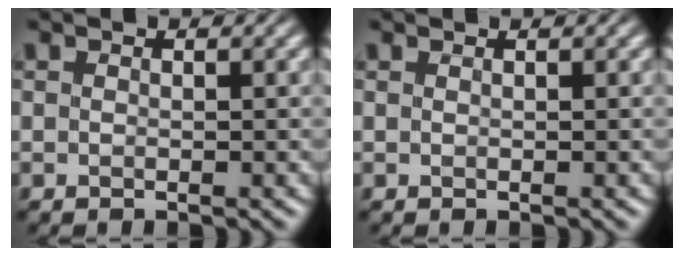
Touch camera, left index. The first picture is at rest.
{"total": 0.0}